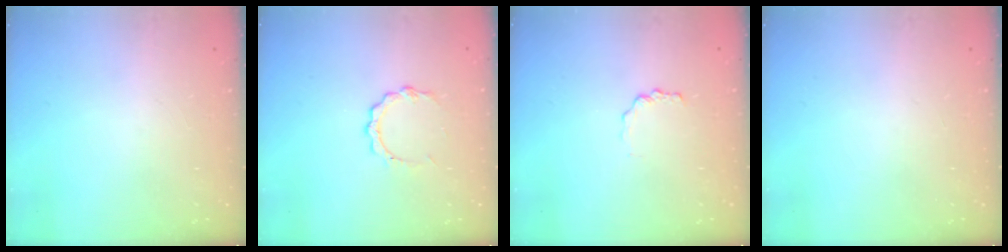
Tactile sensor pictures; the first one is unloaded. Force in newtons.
{"total": 5.3, "press": 5.3, "slide": 0.5}
{"total": 1.7, "press": 1.6, "slide": 0.2}
{"total": 0.0}